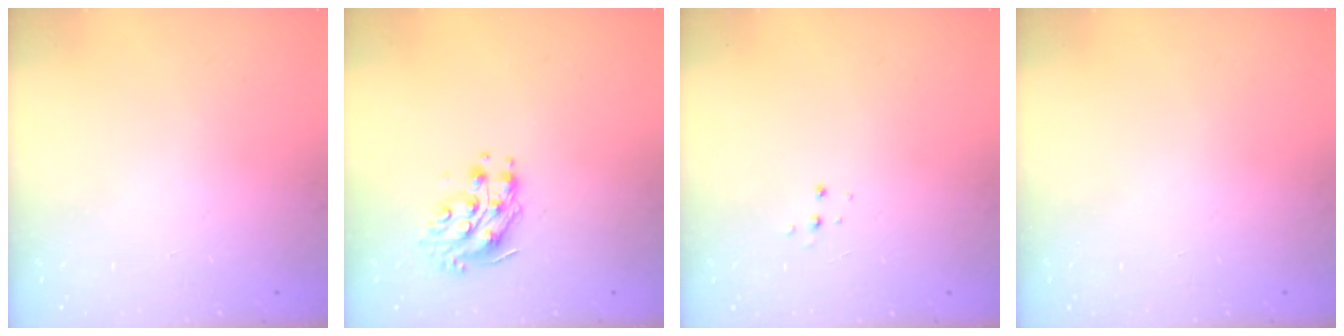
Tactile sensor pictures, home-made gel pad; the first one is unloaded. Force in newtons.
{"total": 9.0, "press": 9.0, "slide": 0.4}
{"total": 5.2, "press": 5.2, "slide": 0.3}
{"total": 0.0}